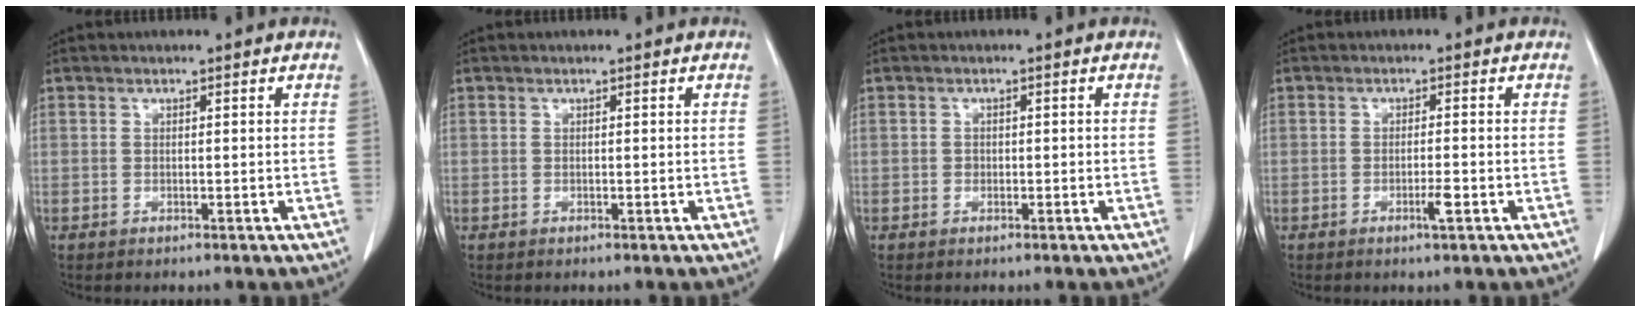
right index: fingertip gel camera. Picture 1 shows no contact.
{"total": 0.0}
{"total": 0.8, "force": [-0.2, 0.7, 0.3], "torque": [-0.001, 0.003, -0.003]}
{"total": 2.3, "force": [-1.0, -0.1, 2.0], "torque": [-0.037, -0.004, -0.017]}